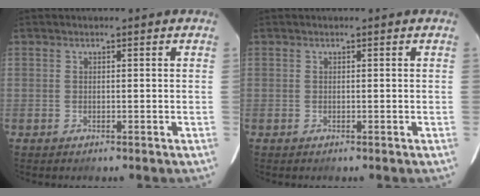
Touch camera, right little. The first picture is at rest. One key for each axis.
{"total": 0.0}